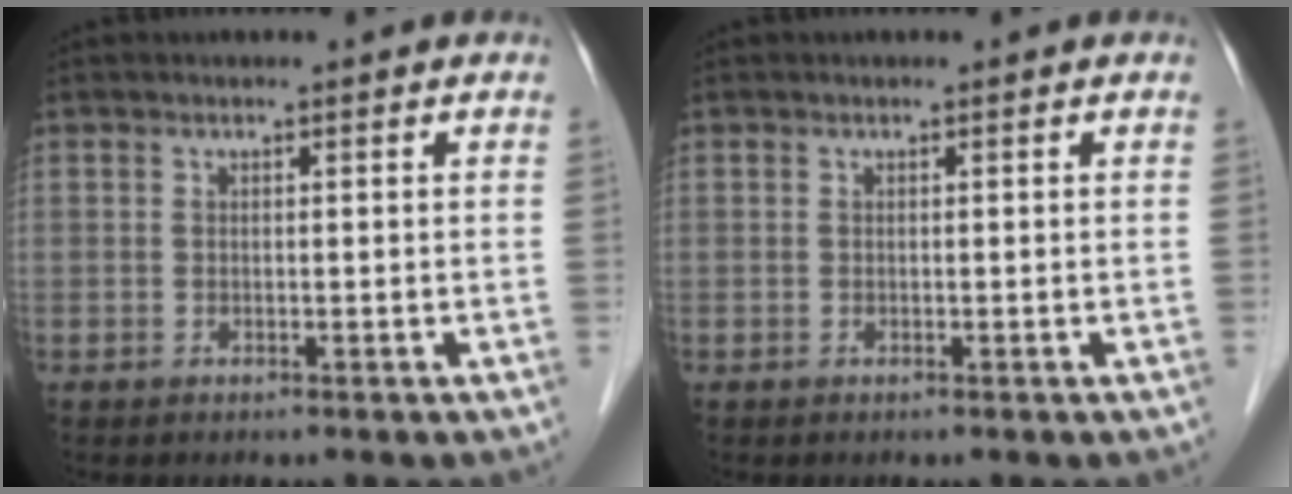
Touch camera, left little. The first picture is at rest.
{"total": 0.0}